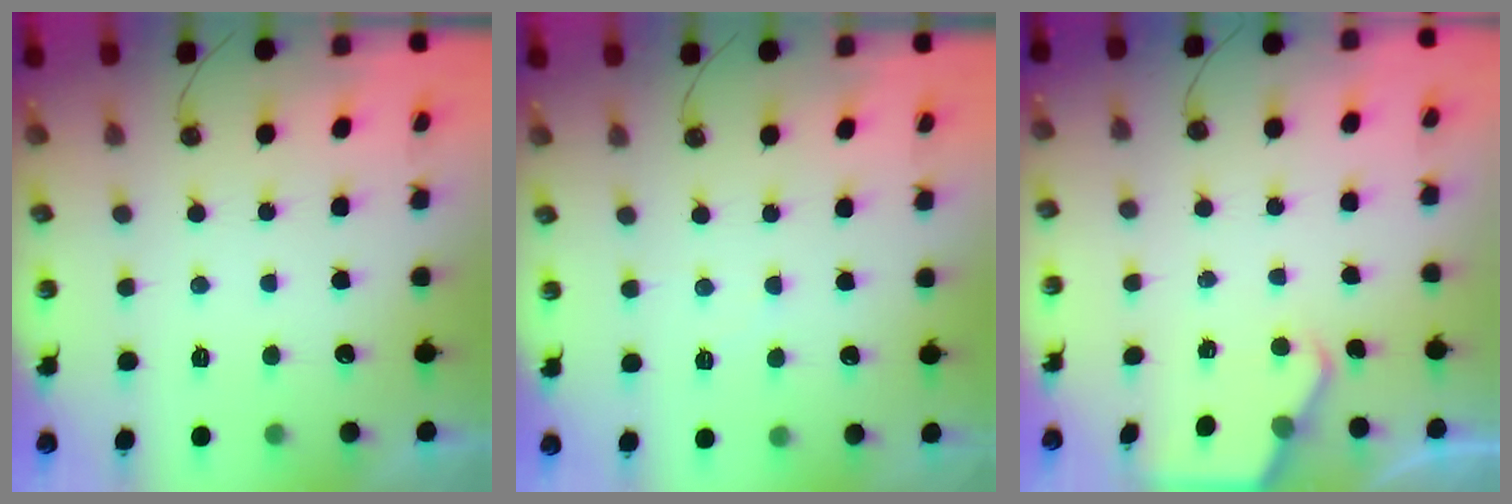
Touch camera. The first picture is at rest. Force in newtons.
{"total": 2.4, "press": 2.4, "slide": 0.4}
{"total": 3.0, "press": 2.9, "slide": 0.5}